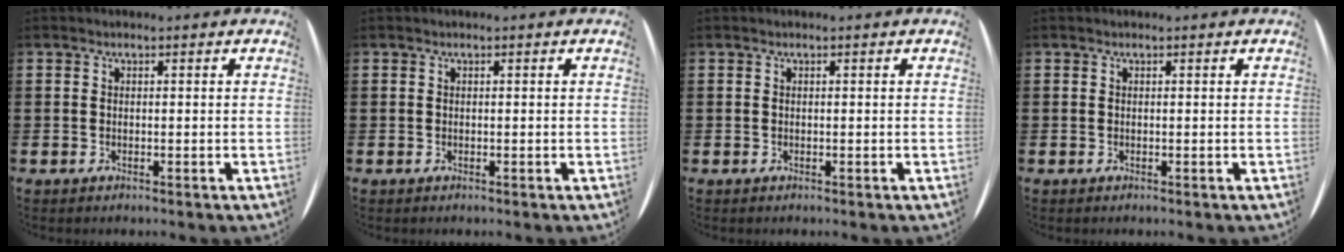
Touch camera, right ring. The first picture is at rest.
{"total": 0.0}
{"total": 0.0}
{"total": 0.0}